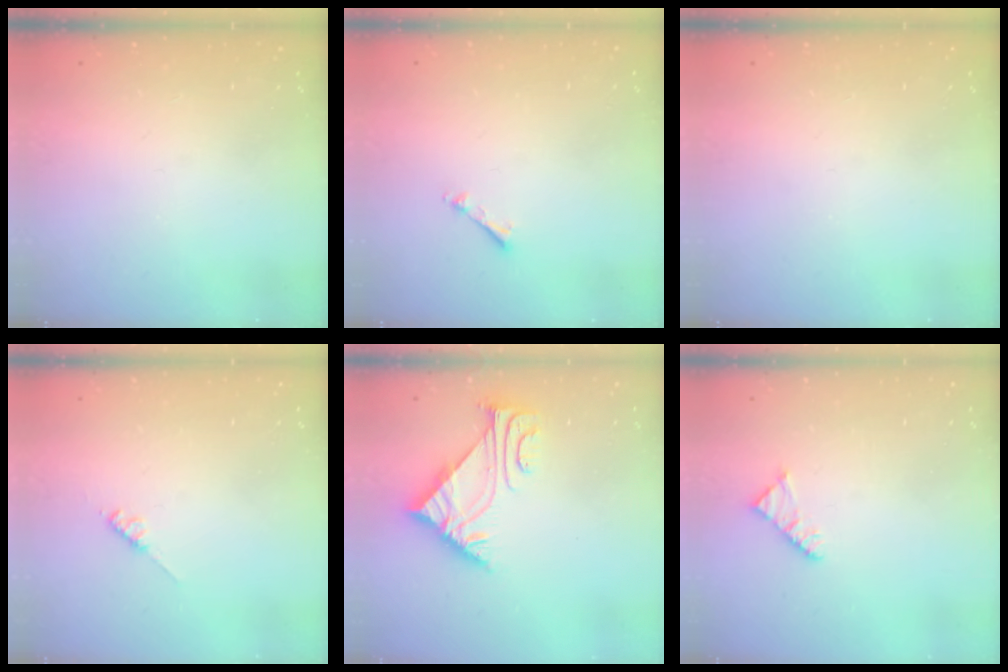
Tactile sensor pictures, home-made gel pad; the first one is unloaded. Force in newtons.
{"total": 1.0, "press": 1.0, "slide": 0.2}
{"total": 0.0}
{"total": 2.8, "press": 2.8, "slide": 0.5}
{"total": 4.9, "press": 4.9, "slide": 0.7}
{"total": 2.3, "press": 2.3, "slide": 0.4}